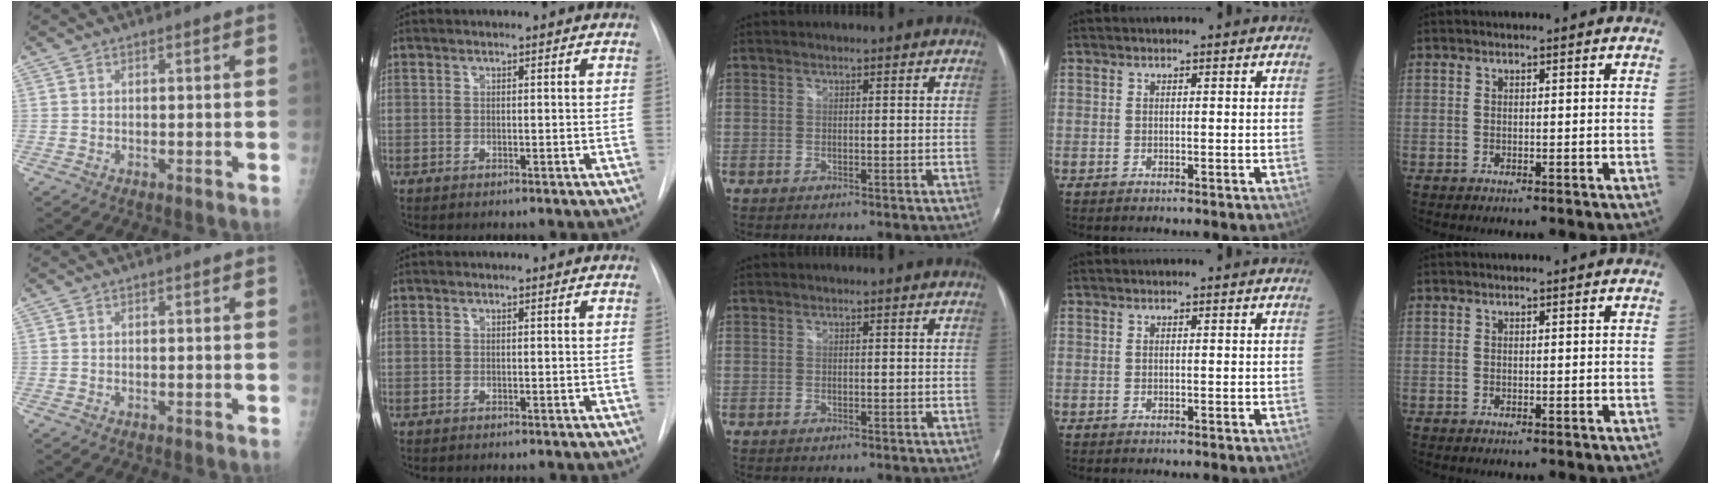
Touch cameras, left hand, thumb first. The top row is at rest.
{}